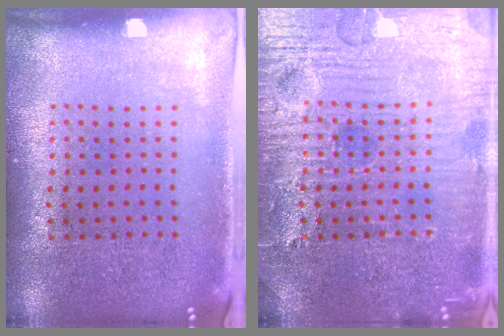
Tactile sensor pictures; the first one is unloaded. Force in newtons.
{"total": 6.8, "press": 6.7, "slide": 0.7}